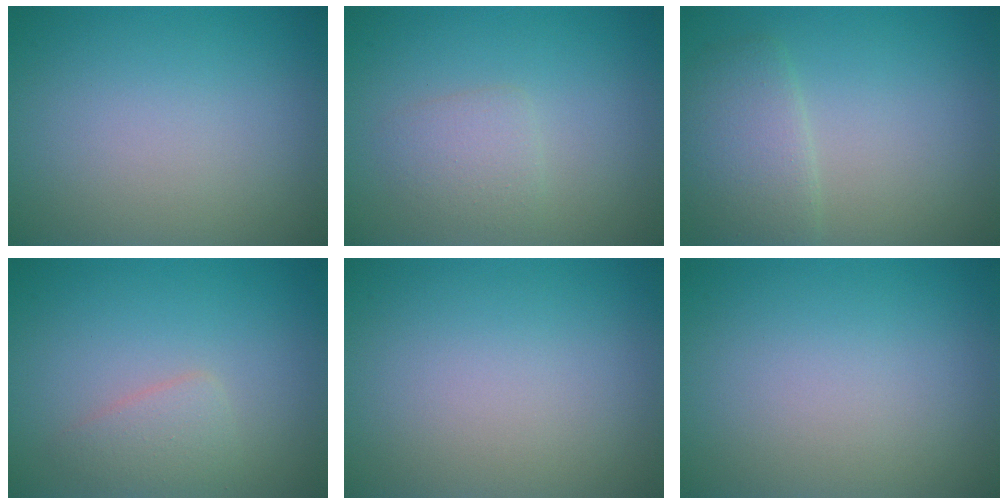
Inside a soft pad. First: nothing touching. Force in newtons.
{"total": 1.9, "press": 1.9, "slide": 0.1}
{"total": 3.3, "press": 3.3, "slide": 0.1}
{"total": 1.9, "press": 1.9, "slide": 0.0}
{"total": 0.0}
{"total": 0.0}